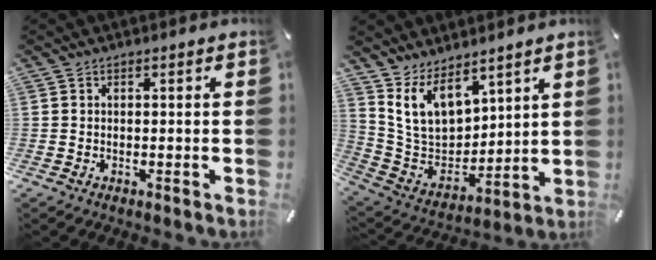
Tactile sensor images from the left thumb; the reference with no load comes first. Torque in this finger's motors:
{"motor_torque": [1.36, 0.49, 1.27, -1.50, 0.42]}